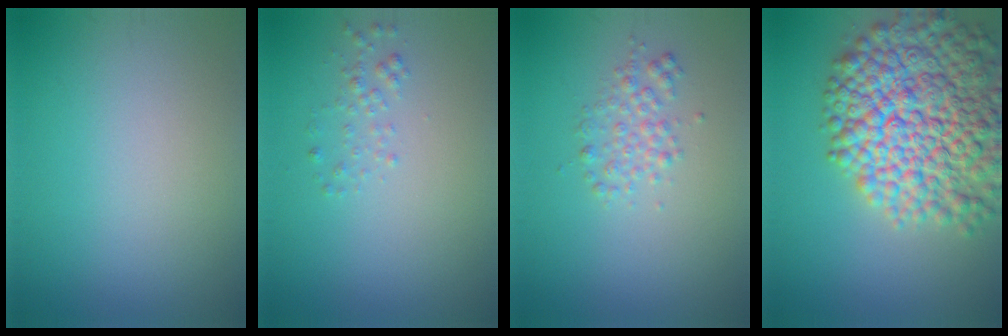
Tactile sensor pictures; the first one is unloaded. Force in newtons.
{"total": 1.2, "press": 1.2, "slide": 0.1}
{"total": 2.0, "press": 2.0, "slide": 0.0}
{"total": 12.8, "press": 12.8, "slide": 0.6}